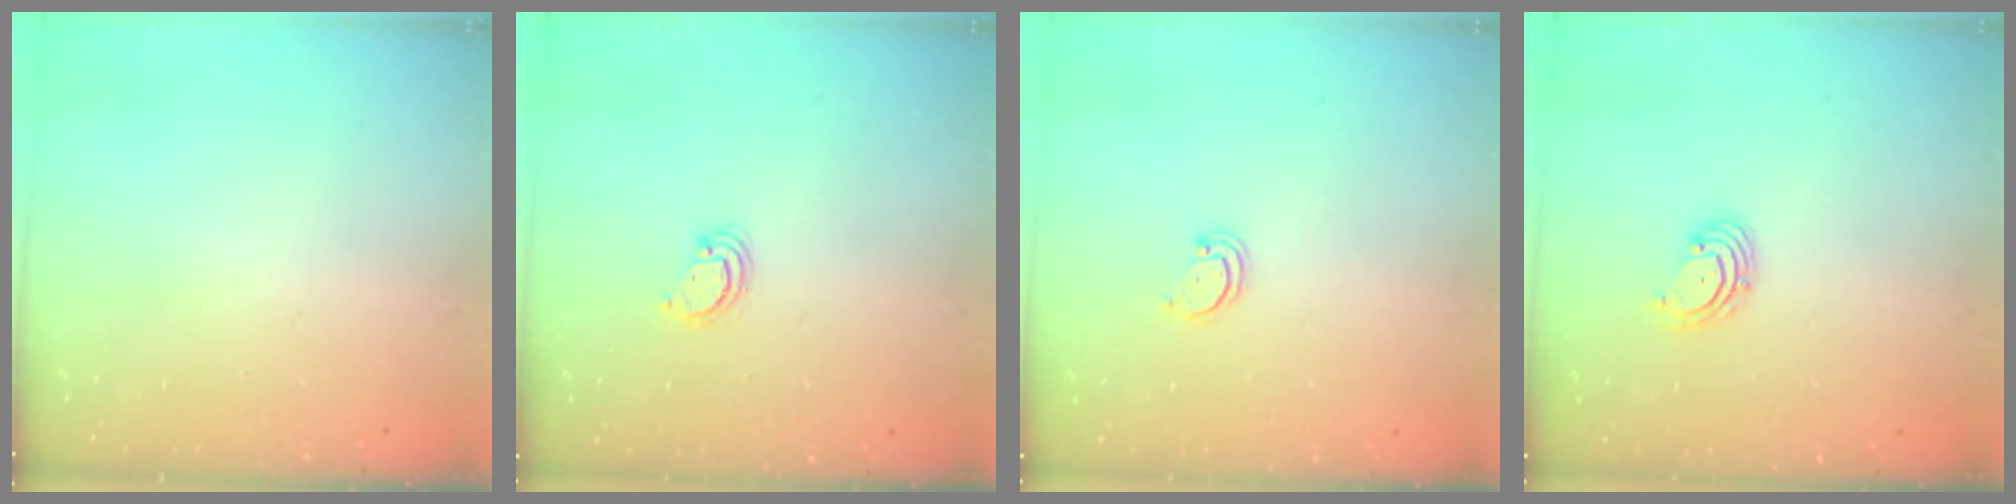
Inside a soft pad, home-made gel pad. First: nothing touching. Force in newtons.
{"total": 2.3, "press": 2.3, "slide": 0.2}
{"total": 1.8, "press": 1.8, "slide": 0.2}
{"total": 2.7, "press": 2.7, "slide": 0.6}